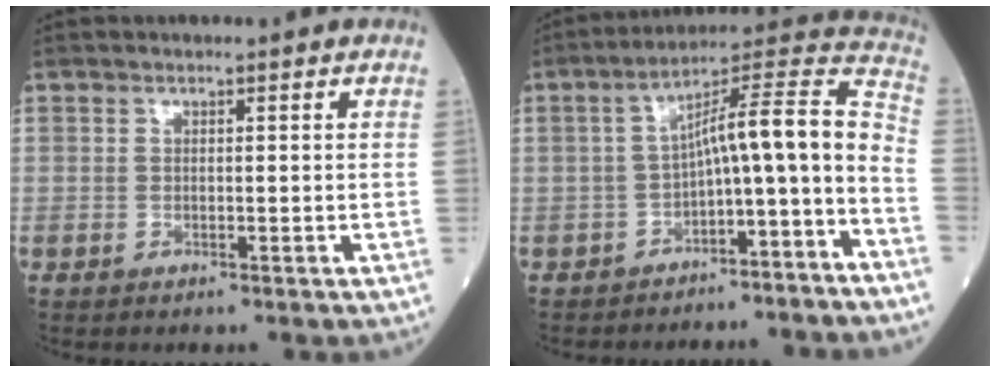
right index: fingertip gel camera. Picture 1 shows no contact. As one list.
[{"total": 13.1, "force": [-5.7, 2.1, 11.7], "torque": [-0.163, 0.062, -0.084]}]